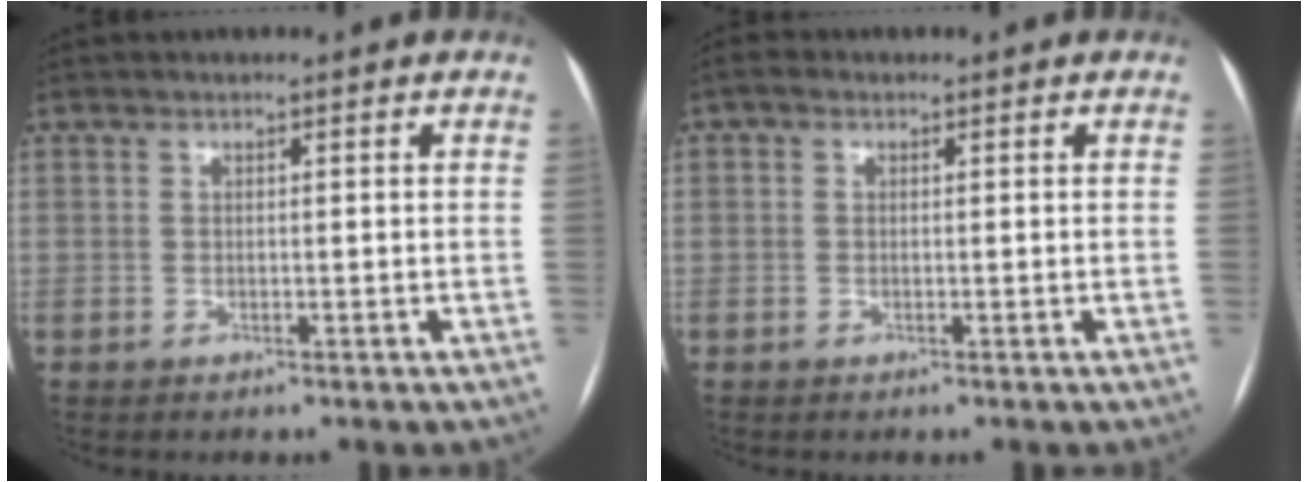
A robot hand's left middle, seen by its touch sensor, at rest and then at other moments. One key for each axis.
{"total": 0.9, "fx": 0.1, "fy": 0.7, "fz": 0.5, "tx": -0.009, "ty": 0.002, "tz": -0.004}